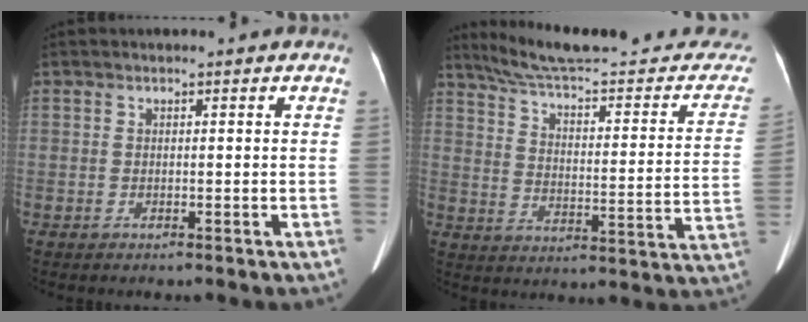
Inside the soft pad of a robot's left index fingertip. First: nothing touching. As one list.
[{"total": 28.0, "force": [26.0, 3.0, 9.9], "torque": [-0.134, -0.080, 0.330]}]